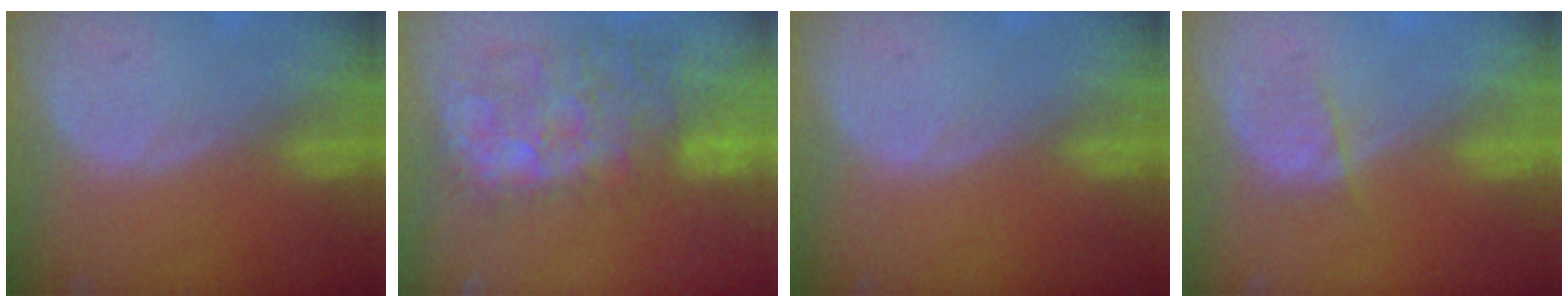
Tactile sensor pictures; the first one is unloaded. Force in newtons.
{"total": 11.3, "press": 10.5, "slide": 4.1}
{"total": 0.0}
{"total": 2.1, "press": 2.1, "slide": 0.3}